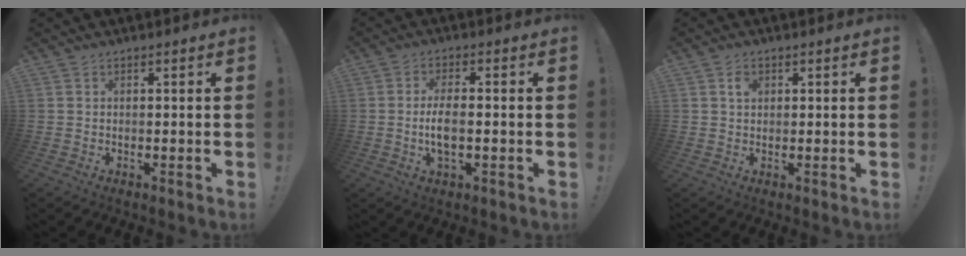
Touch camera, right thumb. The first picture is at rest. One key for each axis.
{"total": 5.9, "fx": -0.9, "fy": 2.3, "fz": 5.4, "tx": -0.111, "ty": -0.001, "tz": -0.019}
{"total": 2.2, "fx": 0.9, "fy": 1.6, "fz": 1.2, "tx": -0.006, "ty": -0.004, "tz": 0.011}